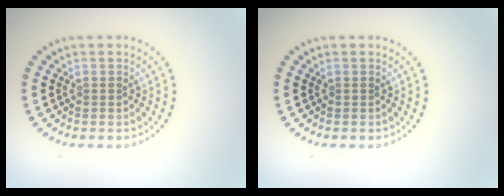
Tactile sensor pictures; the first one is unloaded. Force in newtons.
{"total": 0.0}